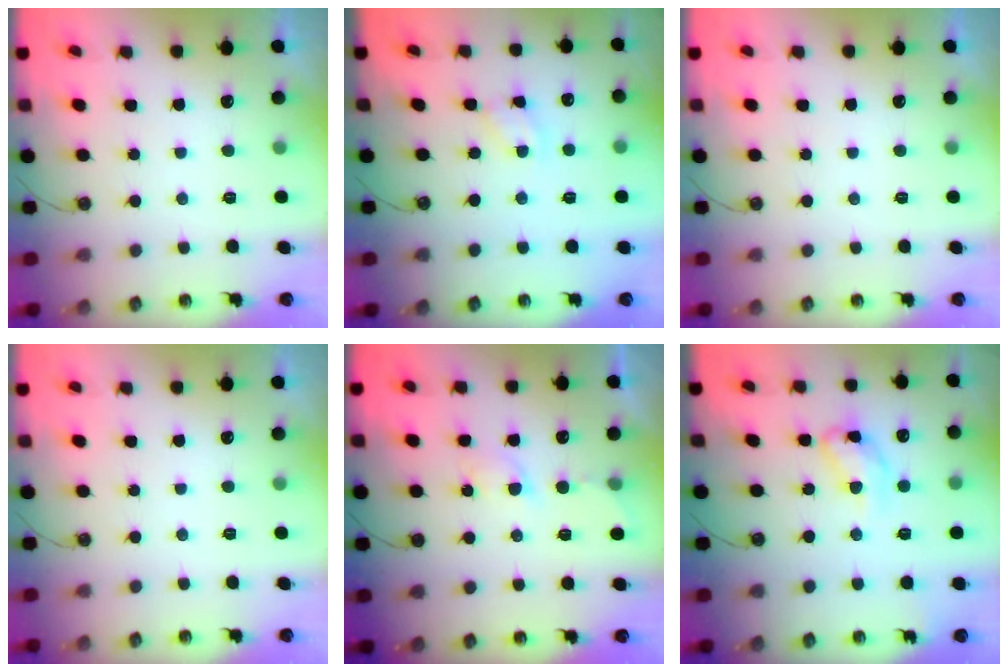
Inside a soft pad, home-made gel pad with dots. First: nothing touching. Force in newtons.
{"total": 3.1, "press": 3.1, "slide": 0.4}
{"total": 0.0}
{"total": 0.0}
{"total": 3.6, "press": 3.5, "slide": 0.5}
{"total": 12.9, "press": 12.9, "slide": 0.8}